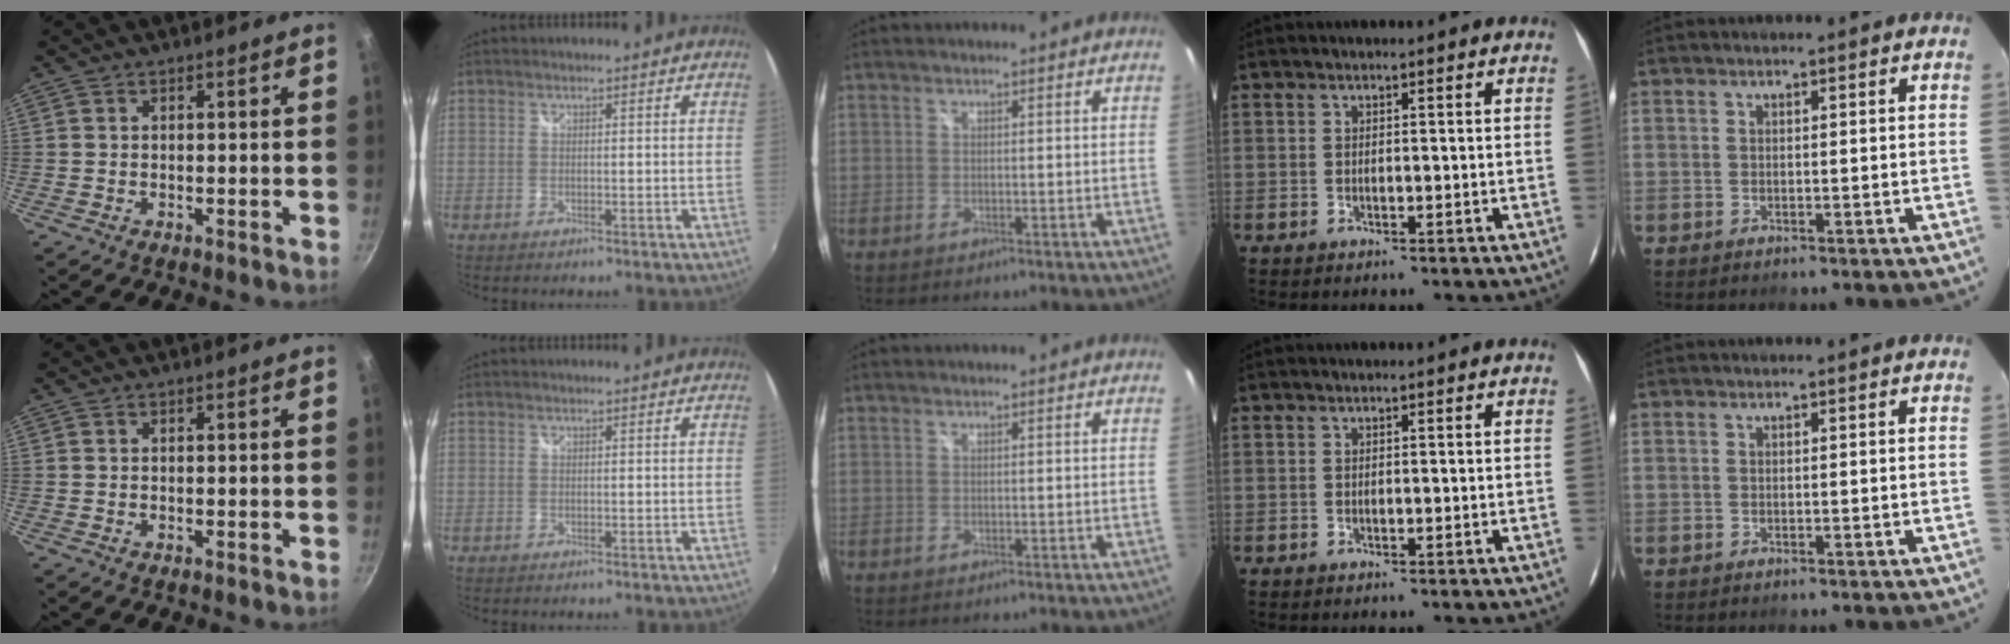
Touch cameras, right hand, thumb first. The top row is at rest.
{}